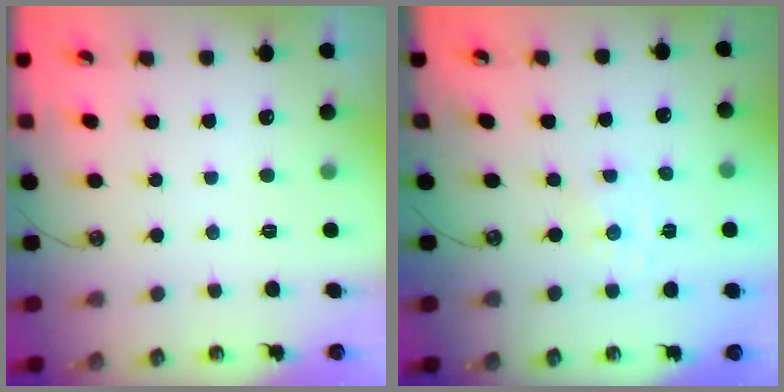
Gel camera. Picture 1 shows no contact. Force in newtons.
{"total": 0.0}